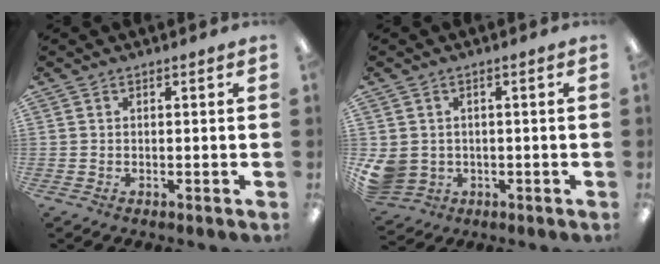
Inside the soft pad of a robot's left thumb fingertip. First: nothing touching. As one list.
[{"total": 5.1, "force": [-0.1, 4.8, 1.7], "torque": [-0.057, 0.006, 0.001]}]